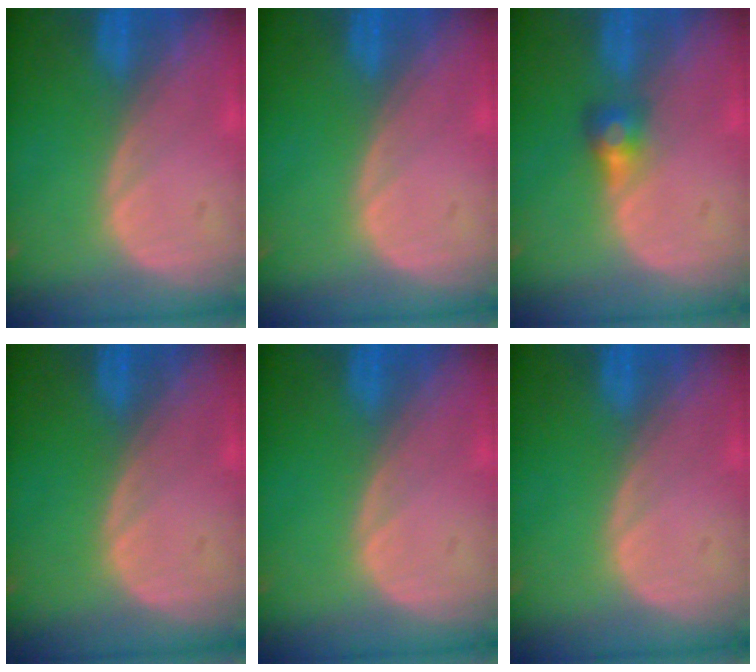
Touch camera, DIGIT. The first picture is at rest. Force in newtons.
{"total": 0.0}
{"total": 2.8, "press": 2.6, "slide": 1.0}
{"total": 0.0}
{"total": 0.0}
{"total": 0.0}